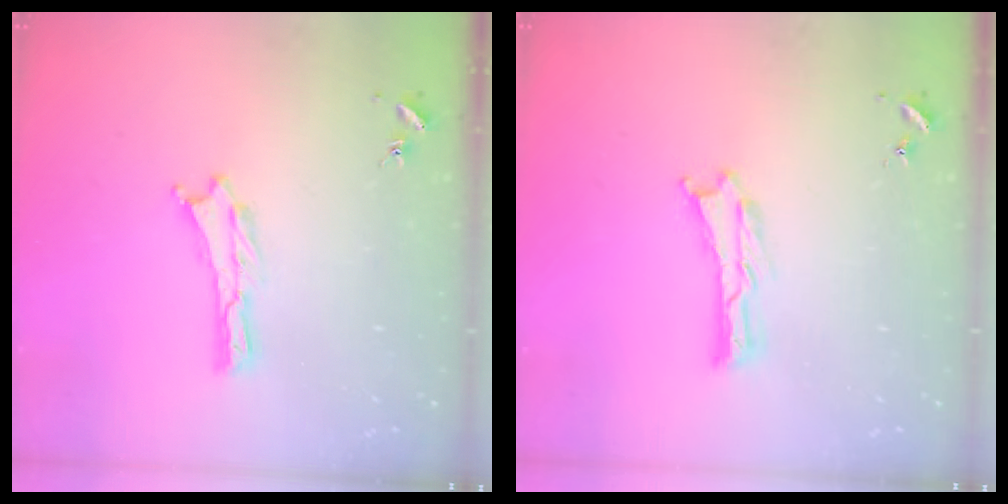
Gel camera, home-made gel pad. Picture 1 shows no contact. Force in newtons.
{"total": 0.0}